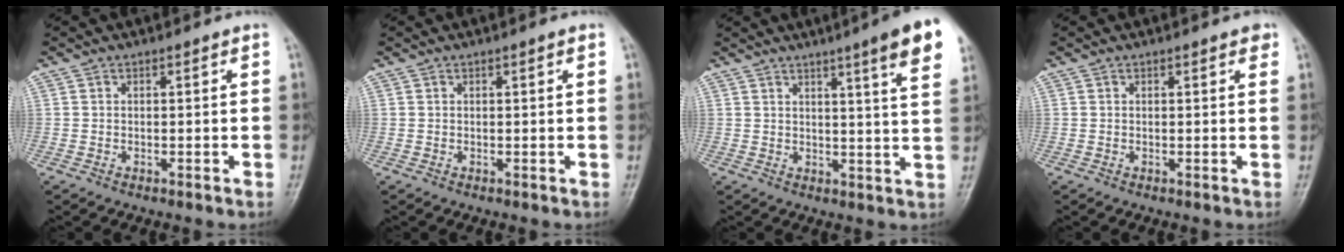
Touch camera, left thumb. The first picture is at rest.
{"total": 0.8, "force": [0.3, 0.0, 0.7], "torque": [-0.013, 0.002, 0.003]}
{"total": 11.1, "force": [6.5, 0.4, 9.0], "torque": [-0.111, -0.029, 0.073]}
{"total": 1.4, "force": [0.8, 0.5, 1.0], "torque": [-0.012, 0.000, 0.006]}